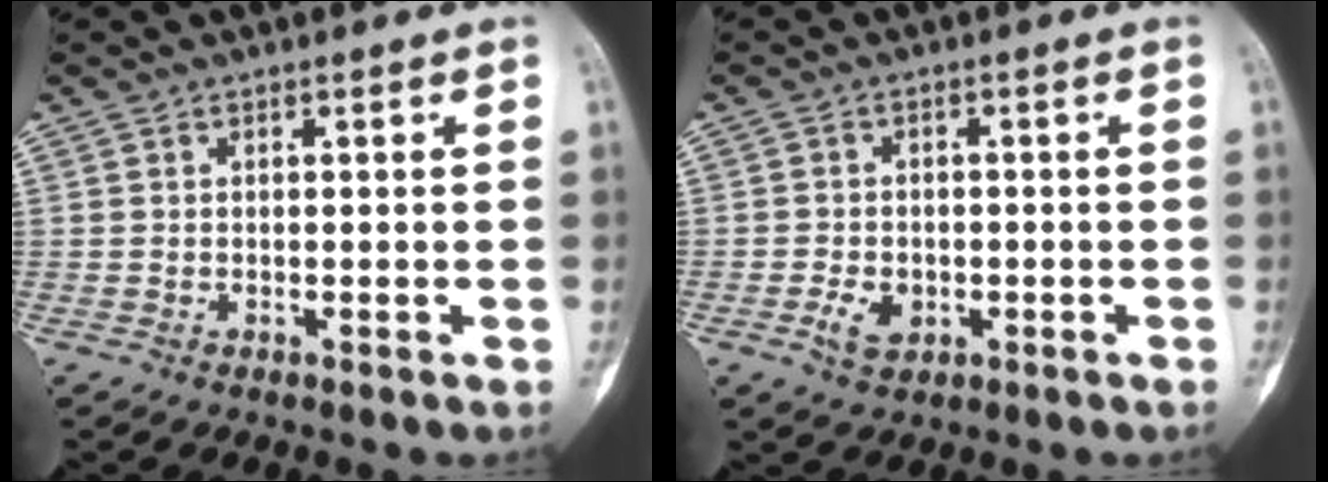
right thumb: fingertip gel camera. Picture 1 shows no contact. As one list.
[{"total": 4.0, "force": [-1.3, 2.8, 2.5], "torque": [-0.035, 0.003, -0.021]}]